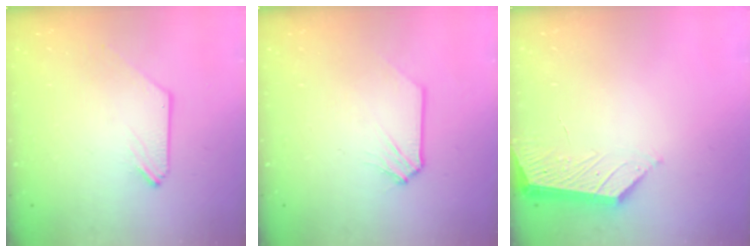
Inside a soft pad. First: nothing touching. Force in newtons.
{"total": 0.0}
{"total": 4.1, "press": 4.1, "slide": 0.5}